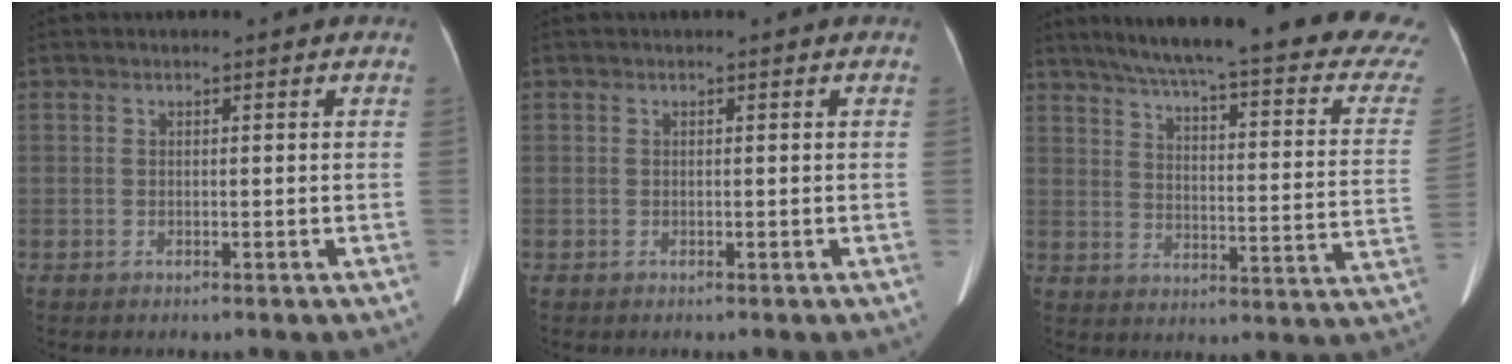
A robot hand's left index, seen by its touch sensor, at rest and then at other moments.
{"total": 0.0}
{"total": 28.7, "force": [23.9, 2.2, 15.7], "torque": [-0.216, -0.052, 0.289]}